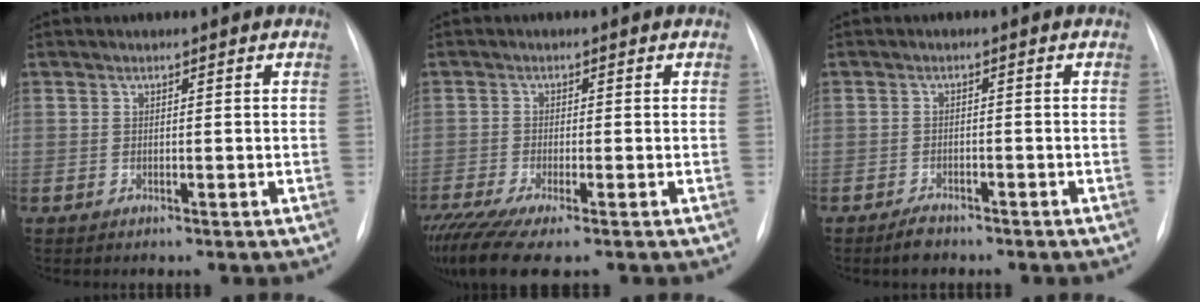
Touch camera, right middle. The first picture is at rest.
{"total": 8.2, "force": [-5.8, 1.0, 5.7], "torque": [-0.101, -0.019, -0.103]}
{"total": 2.3, "force": [-1.9, 0.9, 0.9], "torque": [-0.022, 0.000, -0.027]}